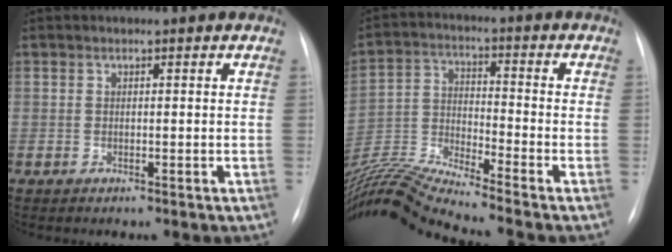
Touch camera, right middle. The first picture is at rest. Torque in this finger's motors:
{"motor_torque": [0.17, -1.54, -0.06, 0.07]}